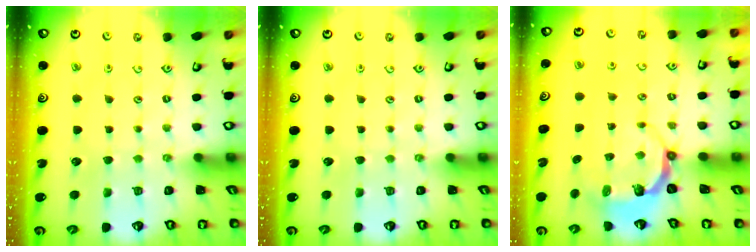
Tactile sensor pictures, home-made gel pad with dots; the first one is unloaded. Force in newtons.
{"total": 0.0}
{"total": 5.6, "press": 4.4, "slide": 3.4}